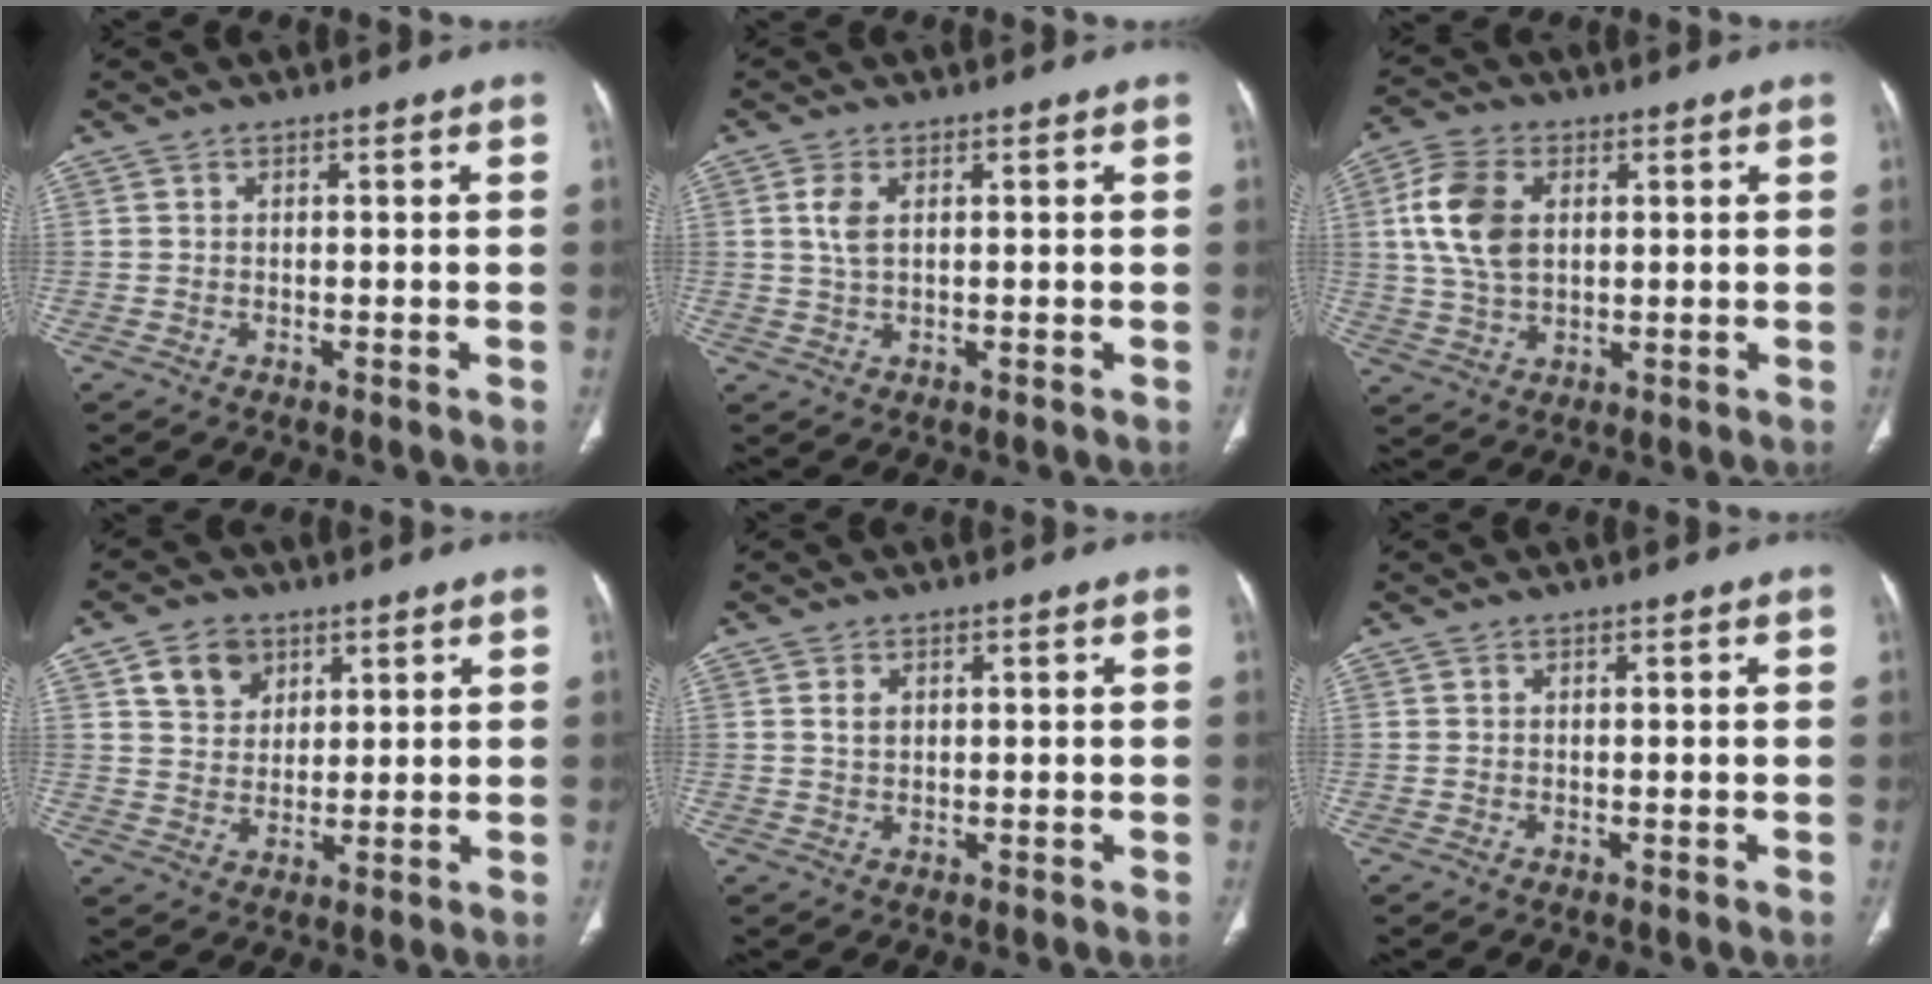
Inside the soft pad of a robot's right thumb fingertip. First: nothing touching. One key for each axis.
{"total": 3.4, "fx": 1.0, "fy": 1.6, "fz": 2.8, "tx": -0.066, "ty": 0.001, "tz": 0.020}
{"total": 10.8, "fx": 2.3, "fy": 6.8, "fz": 8.0, "tx": -0.160, "ty": 0.003, "tz": 0.045}
{"total": 7.1, "fx": 3.6, "fy": 5.4, "fz": 2.8, "tx": -0.025, "ty": -0.018, "tz": 0.067}
{"total": 1.8, "fx": 0.6, "fy": 1.2, "fz": 1.2, "tx": -0.016, "ty": -0.001, "tz": 0.014}
{"total": 0.0}